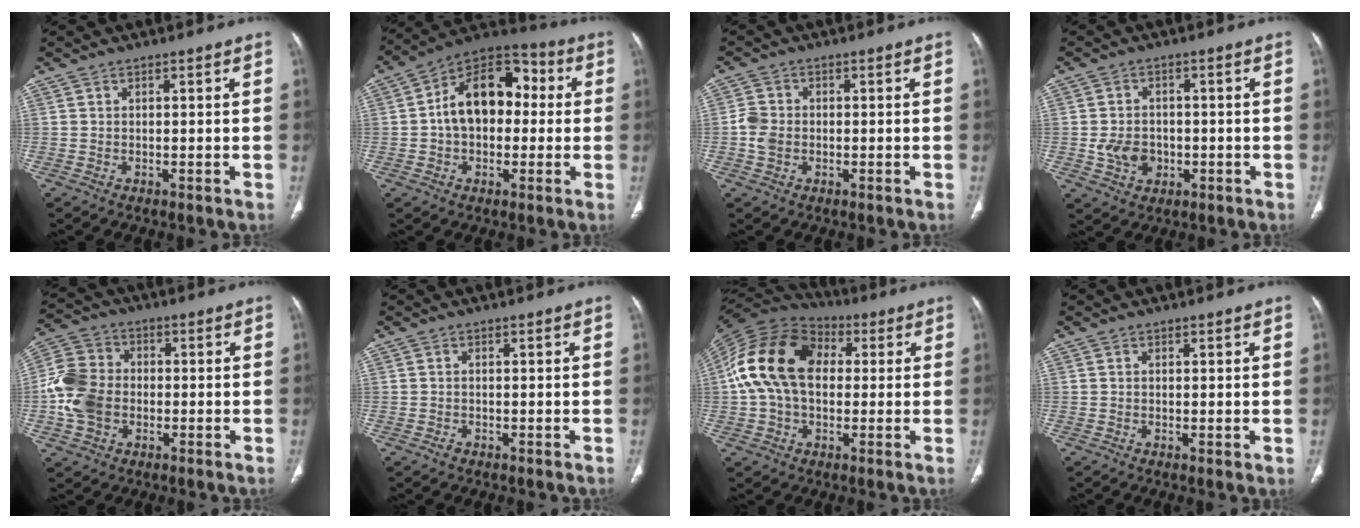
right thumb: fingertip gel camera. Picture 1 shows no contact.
{"total": 15.9, "force": [0.9, 10.8, 11.6], "torque": [-0.149, 0.042, 0.002]}
{"total": 3.7, "force": [-0.6, 3.1, 2.1], "torque": [-0.038, 0.009, -0.015]}
{"total": 5.9, "force": [-1.2, 4.7, 3.4], "torque": [-0.040, 0.006, -0.014]}
{"total": 11.0, "force": [-1.8, 8.7, 6.5], "torque": [-0.127, 0.023, -0.039]}
{"total": 0.9, "force": [-0.6, 0.6, 0.3], "torque": [-0.005, 0.000, -0.012]}
{"total": 18.1, "force": [2.1, 12.4, 13.0], "torque": [-0.245, 0.037, 0.029]}
{"total": 0.6, "force": [0.1, 0.1, 0.6], "torque": [-0.016, -0.005, 0.000]}